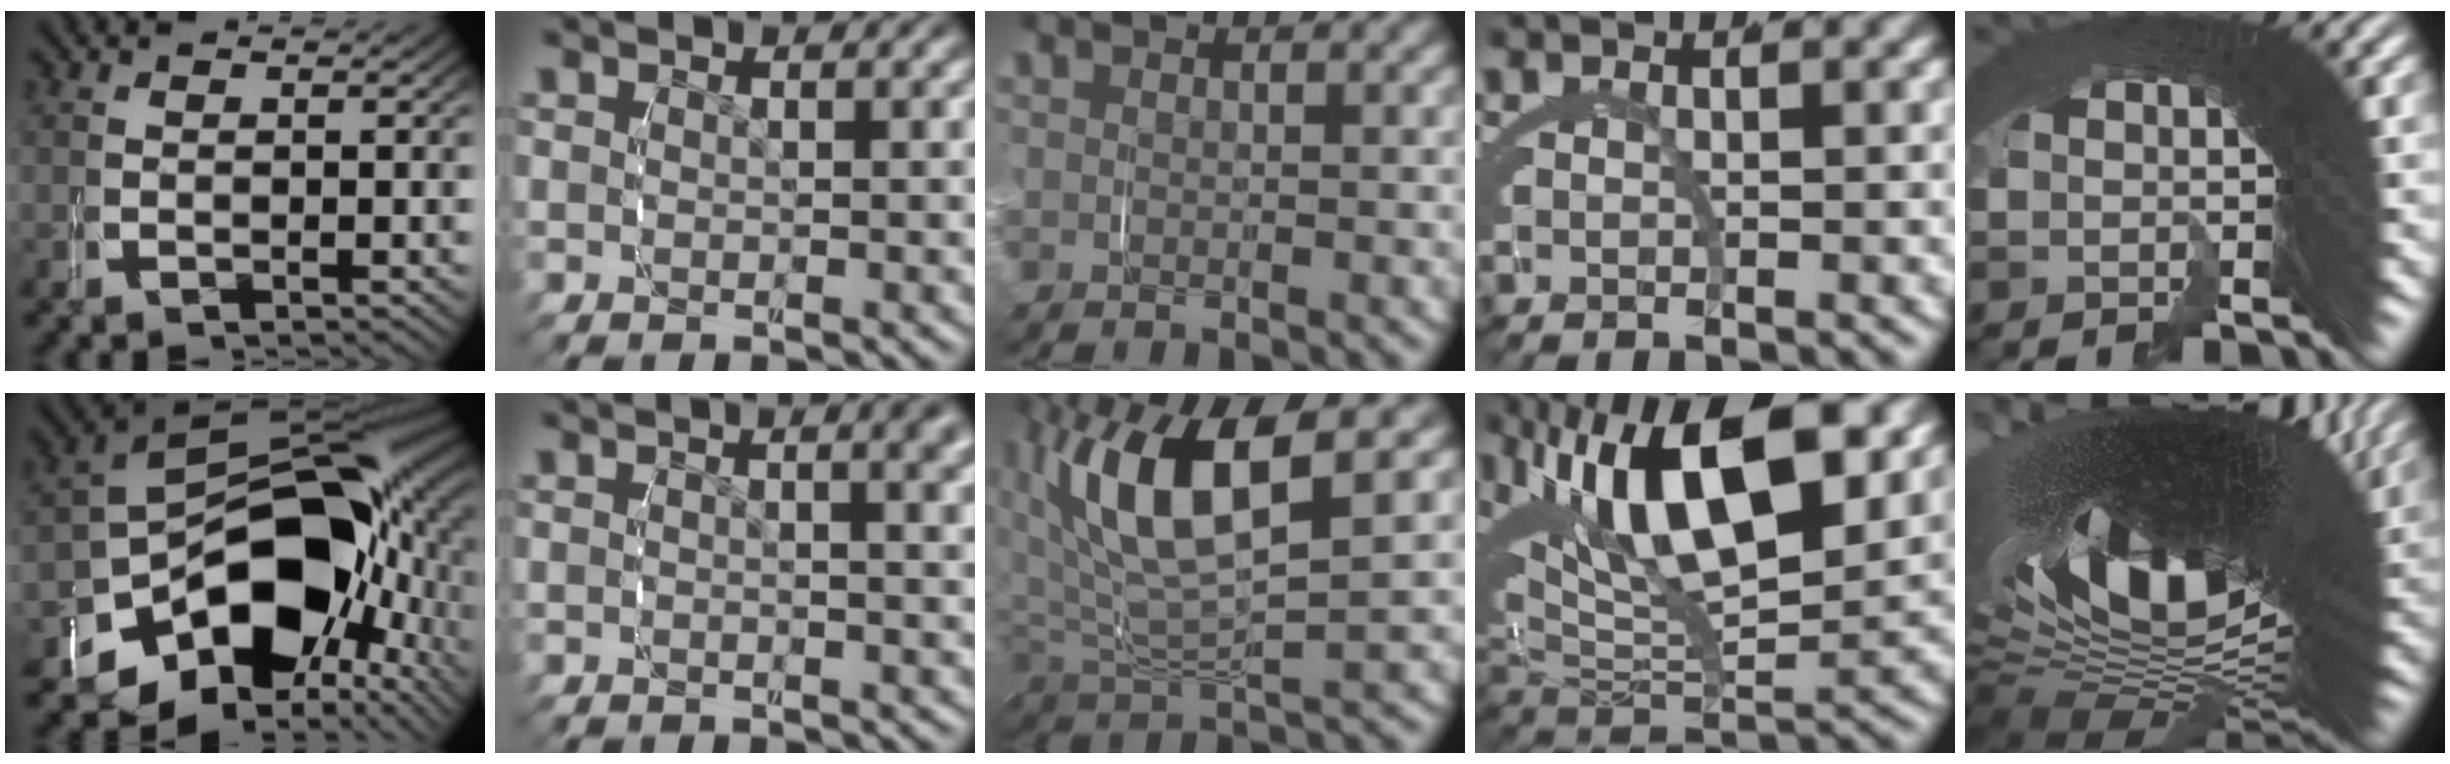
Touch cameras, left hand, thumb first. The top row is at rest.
{"thumb": {"total": 21.5, "force": [-1.6, 13.9, 16.3], "torque": [-0.237, -0.029, -0.024]}, "index": {"total": 2.1, "force": [0.7, 0.2, 2.0], "torque": [-0.023, 0.002, 0.007]}, "middle": {"total": 8.7, "force": [1.6, 4.0, 7.5], "torque": [-0.159, 0.002, 0.025]}, "ring": {"total": 13.8, "force": [4.9, 6.6, 11.1], "torque": [-0.186, 0.026, 0.079]}, "little": {"total": 28.1, "force": [2.0, 10.9, 25.8], "torque": [-0.405, -0.038, 0.056]}}